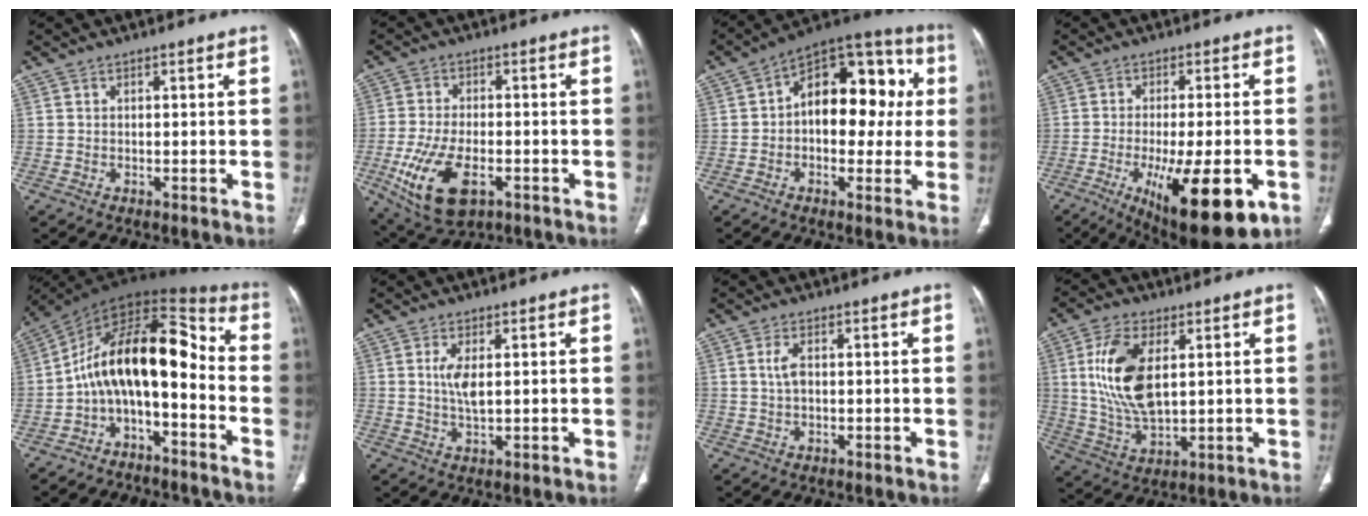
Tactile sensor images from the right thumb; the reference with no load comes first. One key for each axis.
{"total": 13.1, "fx": -4.7, "fy": 6.9, "fz": 10.1, "tx": -0.200, "ty": 0.004, "tz": -0.072}
{"total": 18.8, "fx": 1.9, "fy": 11.4, "fz": 14.8, "tx": -0.156, "ty": 0.044, "tz": 0.019}
{"total": 19.0, "fx": -7.3, "fy": 6.2, "fz": 16.4, "tx": -0.224, "ty": -0.010, "tz": -0.094}
{"total": 15.1, "fx": -4.3, "fy": 7.4, "fz": 12.5, "tx": -0.185, "ty": 0.116, "tz": -0.080}
{"total": 4.5, "fx": 0.7, "fy": 1.4, "fz": 4.2, "tx": -0.094, "ty": -0.008, "tz": 0.015}
{"total": 2.9, "fx": 0.4, "fy": 1.5, "fz": 2.5, "tx": -0.055, "ty": 0.004, "tz": 0.010}
{"total": 14.0, "fx": 3.1, "fy": 7.1, "fz": 11.6, "tx": -0.233, "ty": -0.014, "tz": 0.068}